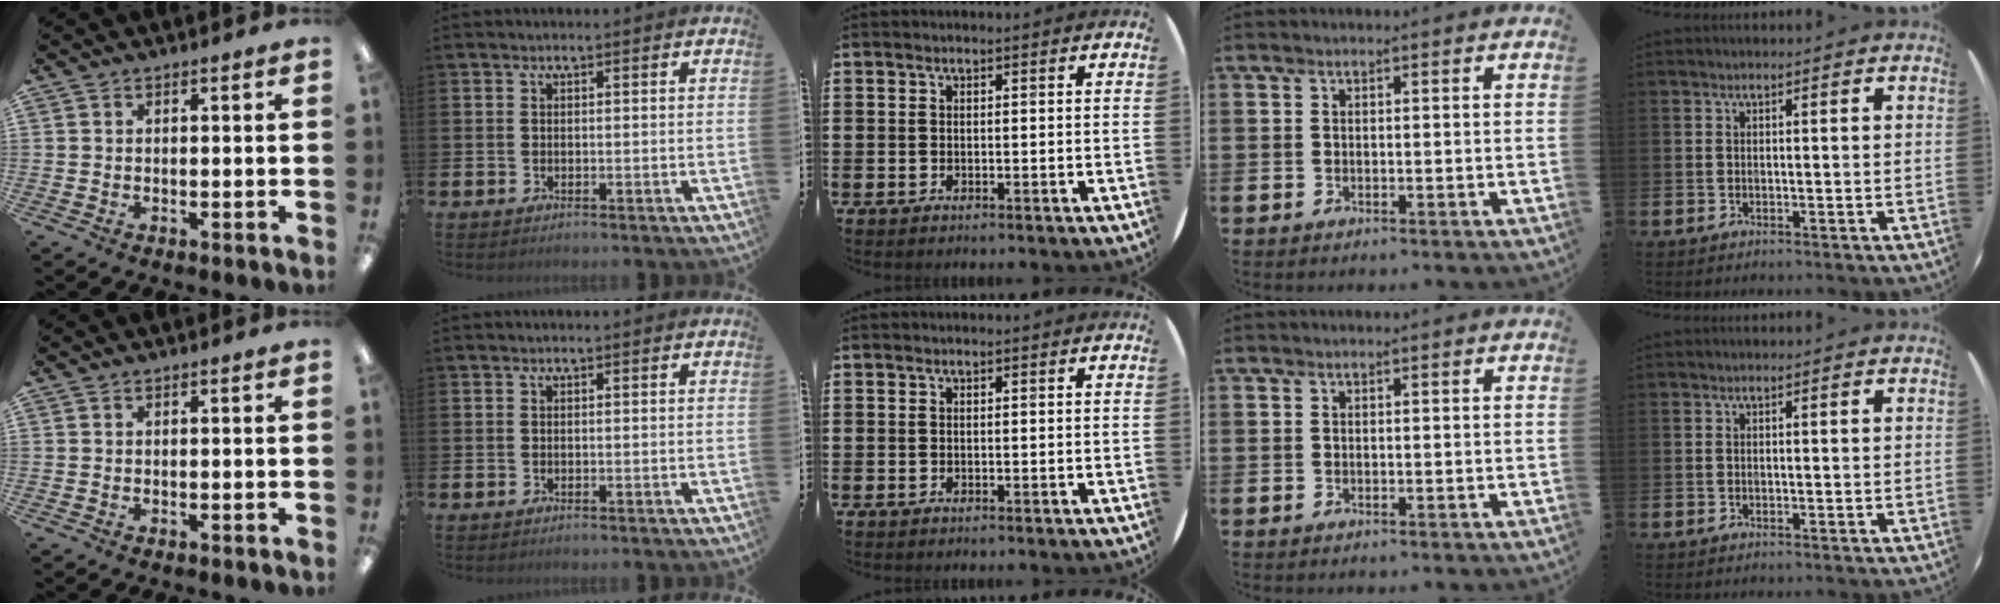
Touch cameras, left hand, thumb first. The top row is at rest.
{}